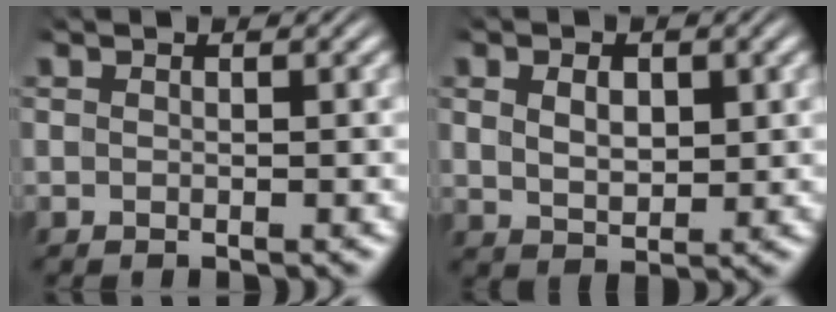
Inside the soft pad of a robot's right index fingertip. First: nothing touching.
{"total": 3.0, "force": [0.7, 1.9, 2.2], "torque": [-0.040, -0.013, 0.025]}